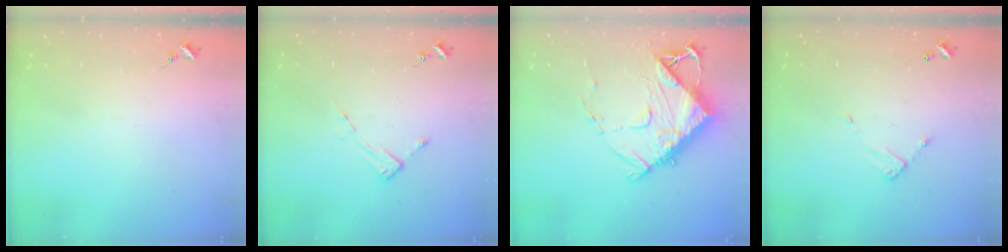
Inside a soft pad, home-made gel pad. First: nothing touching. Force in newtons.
{"total": 3.8, "press": 3.8, "slide": 0.3}
{"total": 13.6, "press": 13.6, "slide": 0.8}
{"total": 4.3, "press": 4.3, "slide": 0.2}